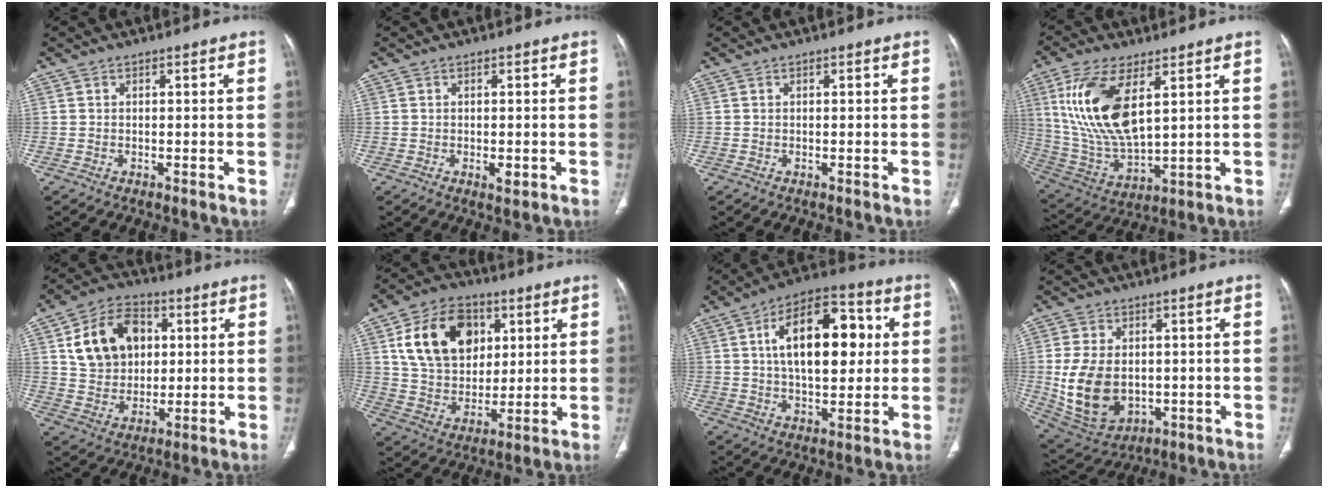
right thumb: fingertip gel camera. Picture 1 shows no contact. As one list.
[{"total": 1.9, "force": [-0.5, 0.9, 1.6], "torque": [-0.023, -0.004, -0.003]}, {"total": 0.0}, {"total": 17.5, "force": [5.8, 7.8, 14.6], "torque": [-0.298, -0.024, 0.123]}, {"total": 14.4, "force": [3.9, 10.9, 8.6], "torque": [-0.118, 0.004, 0.071]}, {"total": 17.8, "force": [5.9, 12.9, 10.7], "torque": [-0.154, -0.009, 0.109]}, {"total": 18.4, "force": [3.6, 9.6, 15.3], "torque": [-0.213, 0.015, 0.053]}, {"total": 13.9, "force": [-0.7, 9.8, 9.9], "torque": [-0.173, -0.004, 0.016]}]